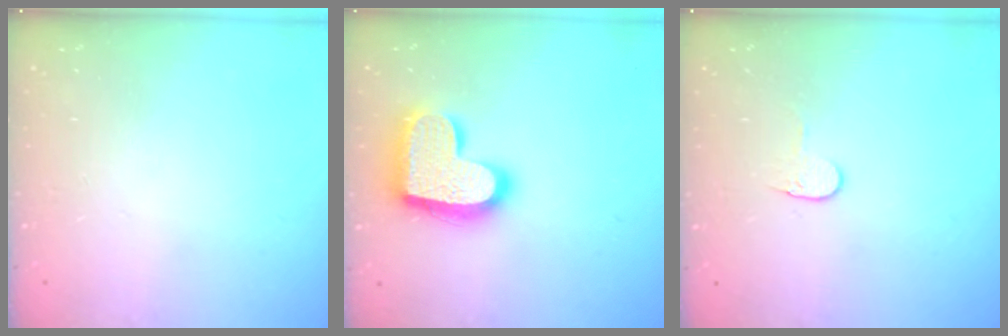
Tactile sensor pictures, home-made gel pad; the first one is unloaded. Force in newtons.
{"total": 19.6, "press": 19.5, "slide": 1.3}
{"total": 3.8, "press": 3.7, "slide": 0.4}